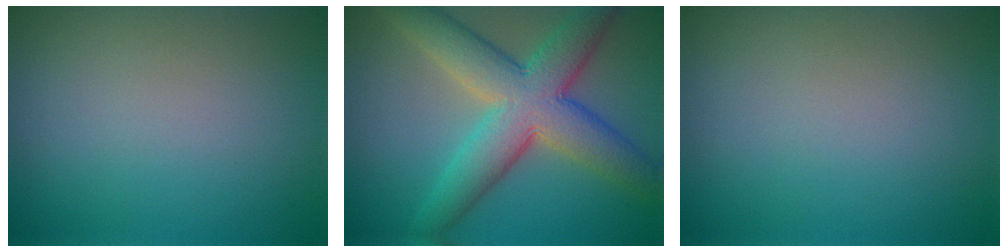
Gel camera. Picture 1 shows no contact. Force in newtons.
{"total": 9.2, "press": 9.2, "slide": 0.2}
{"total": 0.0}